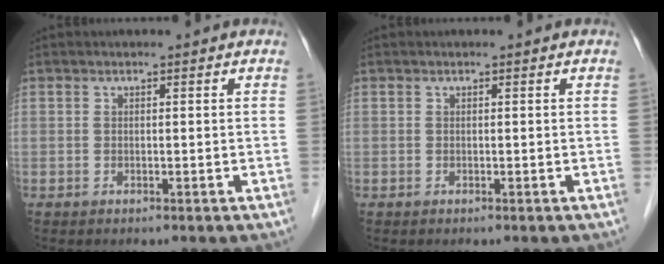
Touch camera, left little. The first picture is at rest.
{"total": 0.0}